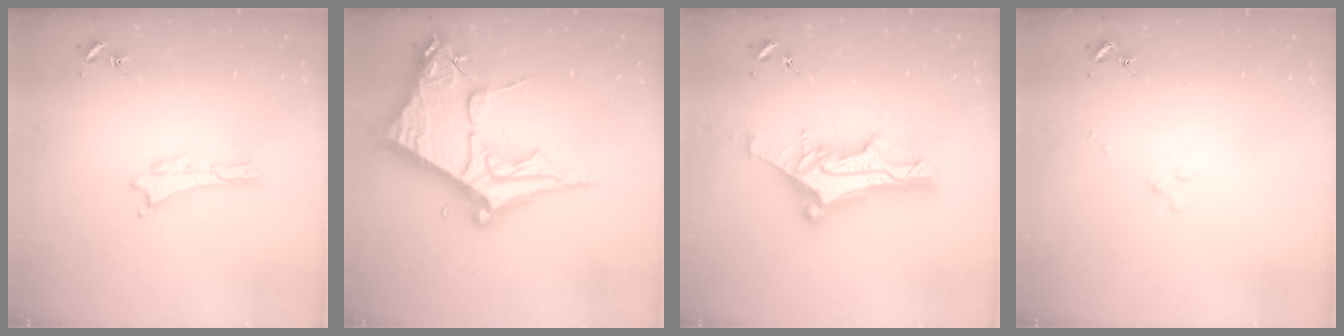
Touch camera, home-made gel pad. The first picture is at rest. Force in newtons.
{"total": 16.1, "press": 16.1, "slide": 1.6}
{"total": 12.6, "press": 12.6, "slide": 1.0}
{"total": 1.3, "press": 1.2, "slide": 0.1}